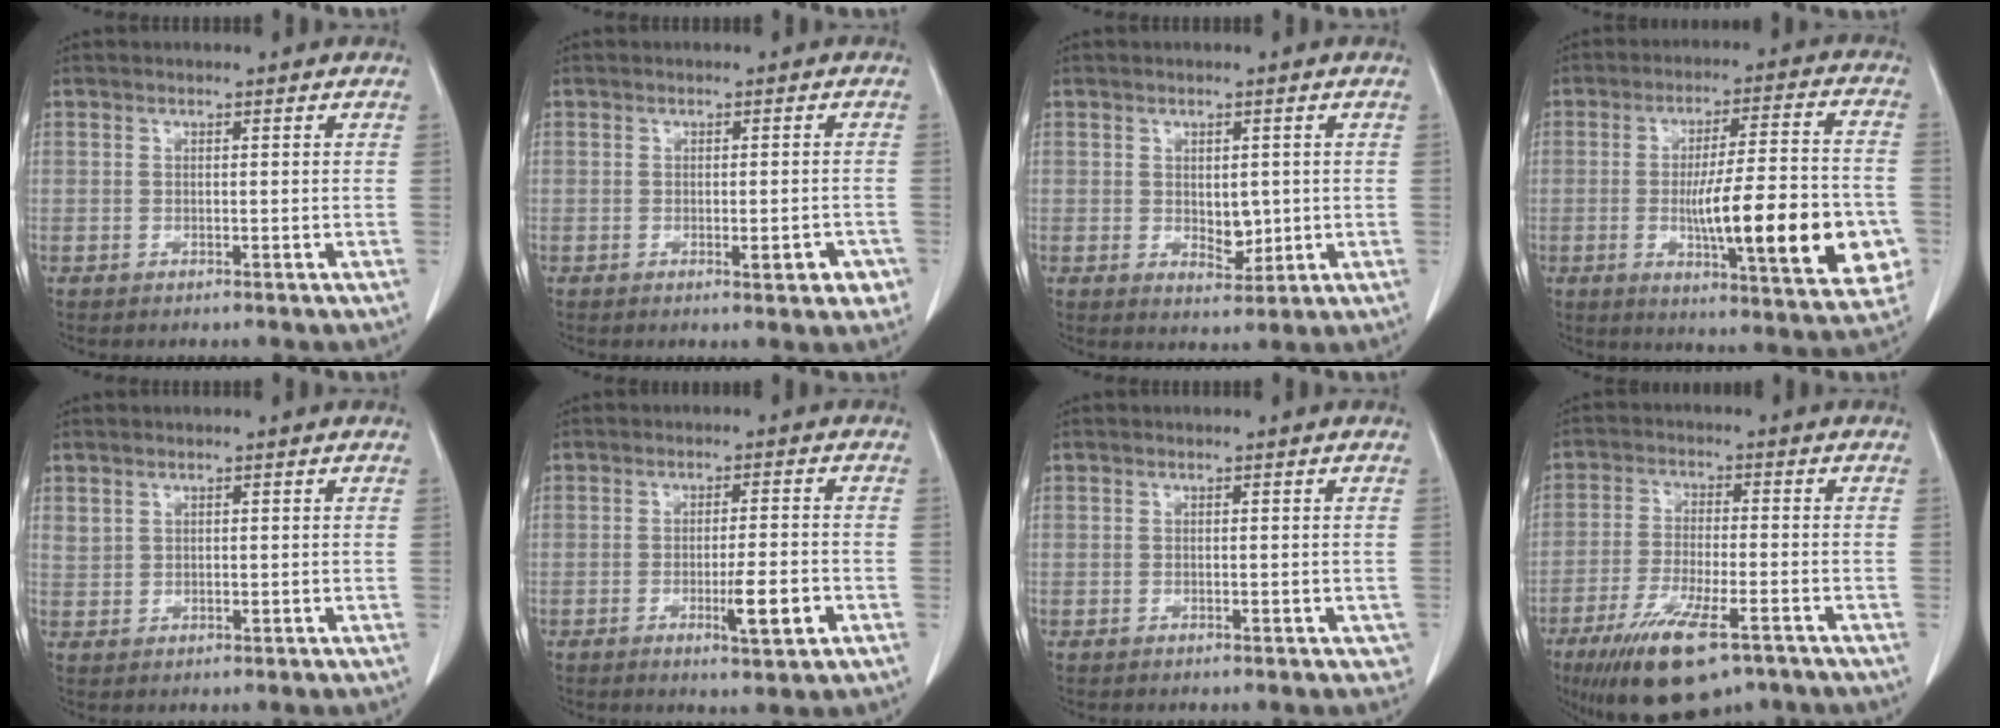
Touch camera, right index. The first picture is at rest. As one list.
[{"total": 3.7, "force": [-1.6, 1.2, 3.1], "torque": [-0.031, -0.001, -0.017]}, {"total": 3.3, "force": [-0.2, 1.9, 2.7], "torque": [-0.039, -0.006, 0.007]}, {"total": 20.2, "force": [-4.4, 3.3, 19.5], "torque": [-0.237, 0.003, -0.053]}, {"total": 1.4, "force": [1.0, 0.9, 0.4], "torque": [-0.007, 0.003, 0.022]}, {"total": 6.0, "force": [-2.2, 0.5, 5.5], "torque": [-0.088, -0.007, -0.031]}, {"total": 1.4, "force": [-0.5, 0.7, 1.1], "torque": [-0.010, -0.001, -0.002]}, {"total": 12.9, "force": [-8.2, 3.3, 9.5], "torque": [-0.173, -0.026, -0.133]}]